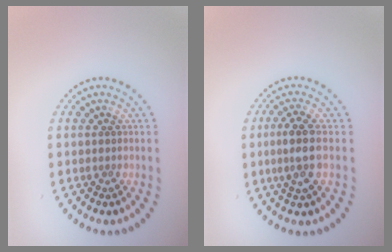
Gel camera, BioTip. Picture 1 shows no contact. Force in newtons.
{"total": 3.1, "press": 2.9, "slide": 1.1}